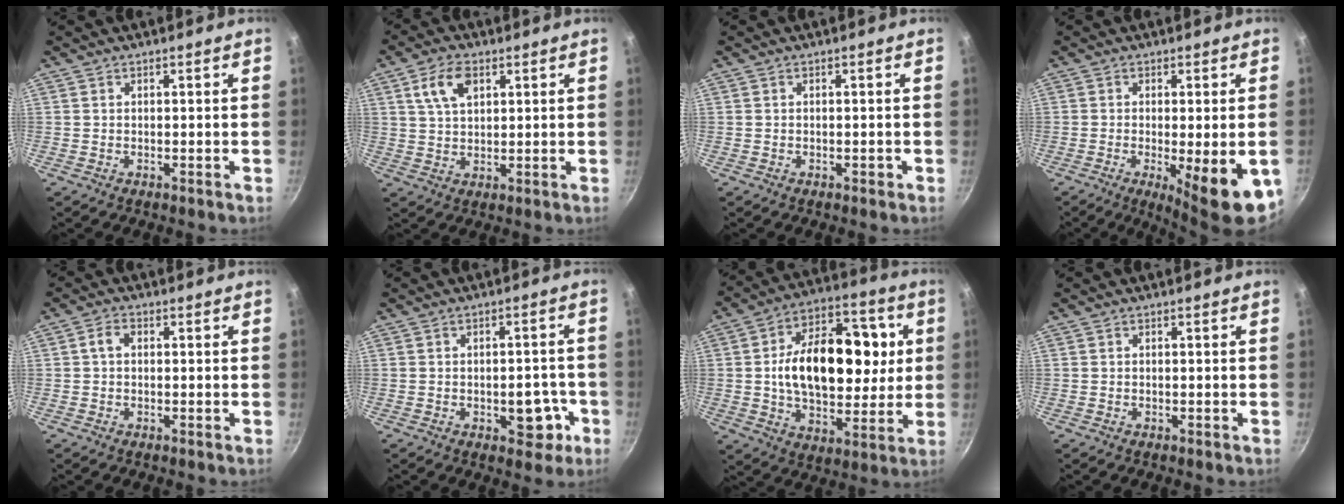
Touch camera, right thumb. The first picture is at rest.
{"total": 7.0, "force": [3.0, 4.0, 4.9], "torque": [-0.085, -0.005, 0.058]}
{"total": 0.6, "force": [-0.3, 0.3, 0.3], "torque": [-0.004, 0.002, -0.005]}
{"total": 13.5, "force": [-4.8, 3.7, 12.1], "torque": [-0.135, -0.012, -0.055]}
{"total": 2.3, "force": [0.2, 1.6, 1.7], "torque": [-0.028, 0.009, -0.001]}
{"total": 7.0, "force": [-2.6, 3.9, 5.2], "torque": [-0.036, 0.022, -0.027]}
{"total": 23.5, "force": [2.3, 14.0, 18.7], "torque": [-0.265, 0.012, 0.037]}
{"total": 0.0}